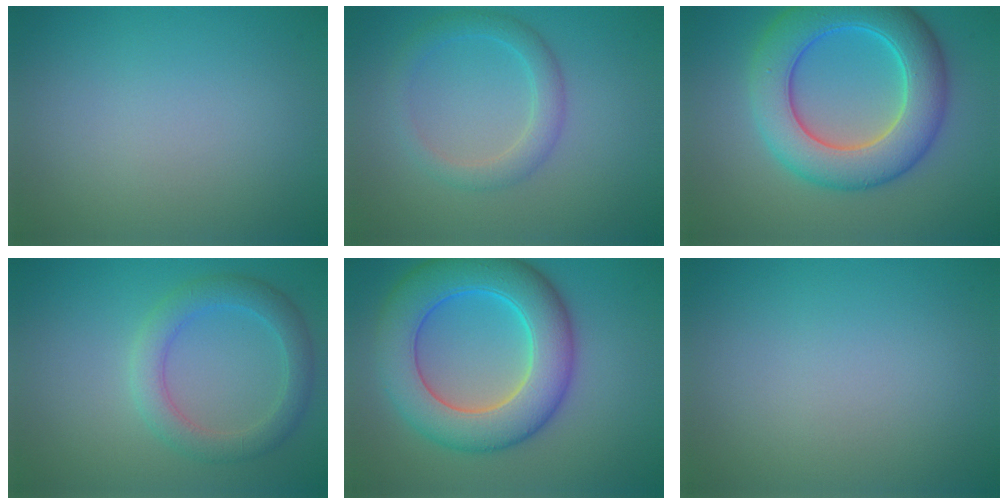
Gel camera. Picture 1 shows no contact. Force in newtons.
{"total": 2.6, "press": 2.6, "slide": 0.1}
{"total": 8.8, "press": 8.8, "slide": 0.1}
{"total": 3.6, "press": 3.6, "slide": 0.2}
{"total": 9.6, "press": 9.6, "slide": 0.3}
{"total": 0.0}